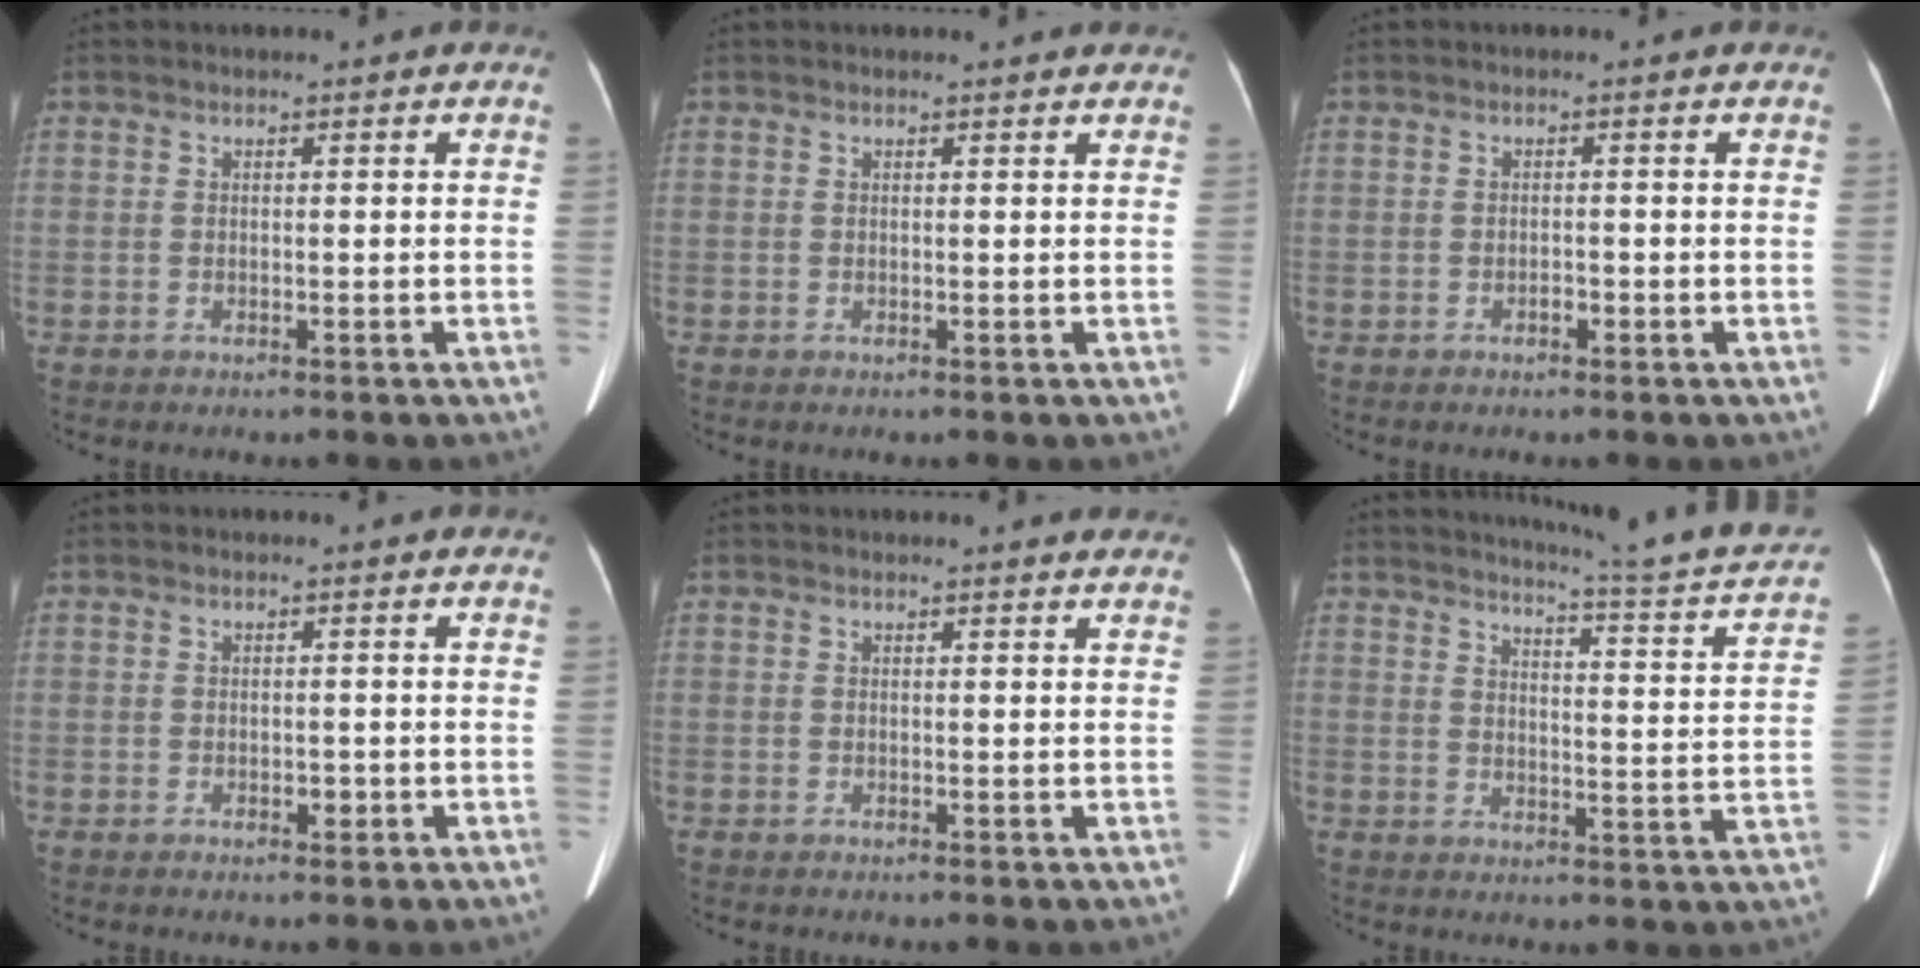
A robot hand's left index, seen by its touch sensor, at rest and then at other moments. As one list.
[{"total": 1.9, "force": [1.8, 0.3, 0.4], "torque": [-0.011, 0.003, 0.014]}, {"total": 0.9, "force": [-0.5, 0.5, 0.5], "torque": [-0.007, 0.003, -0.008]}, {"total": 0.9, "force": [-0.2, 0.6, 0.6], "torque": [-0.009, 0.001, -0.003]}, {"total": 4.2, "force": [4.0, 0.5, 1.0], "torque": [-0.013, 0.003, 0.032]}, {"total": 18.8, "force": [17.2, -0.6, 7.7], "torque": [-0.110, -0.071, 0.195]}]